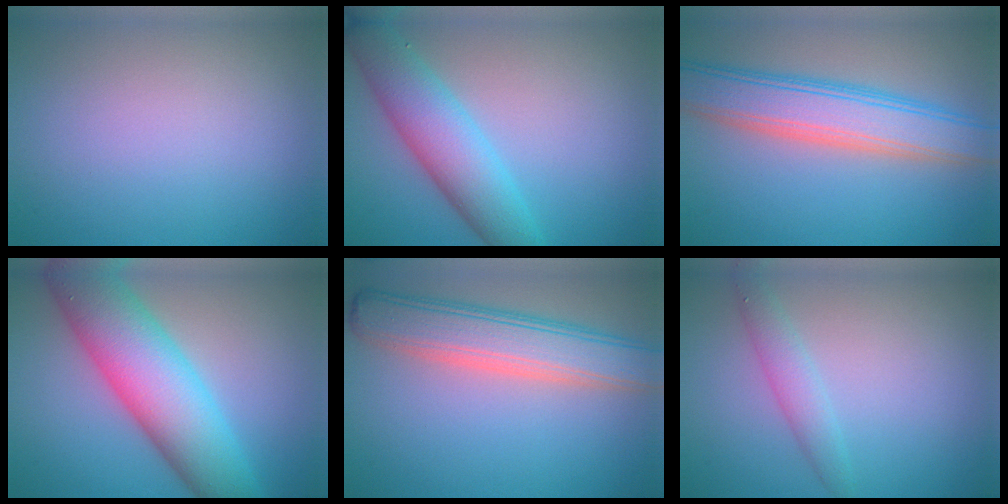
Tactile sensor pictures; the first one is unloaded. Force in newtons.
{"total": 6.2, "press": 6.2, "slide": 0.1}
{"total": 7.2, "press": 7.2, "slide": 0.2}
{"total": 10.7, "press": 10.7, "slide": 0.2}
{"total": 6.8, "press": 6.8, "slide": 0.5}
{"total": 2.1, "press": 2.1, "slide": 0.1}